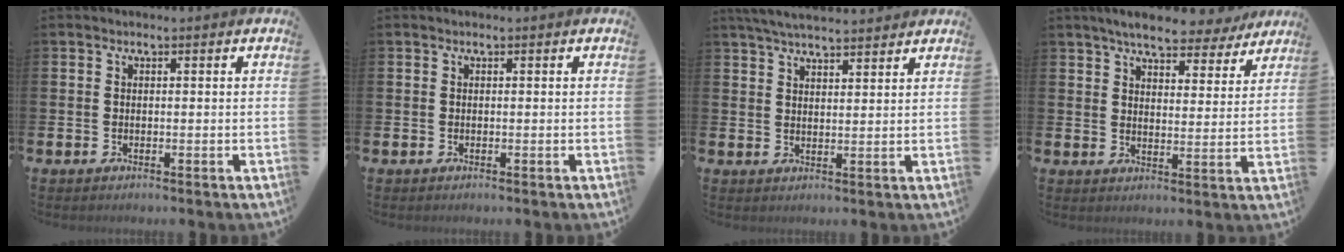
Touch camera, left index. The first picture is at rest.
{"total": 0.0}
{"total": 4.4, "force": [4.3, 0.5, 1.0], "torque": [-0.030, -0.014, 0.078]}
{"total": 6.6, "force": [6.2, 1.2, 2.0], "torque": [-0.052, -0.033, 0.108]}